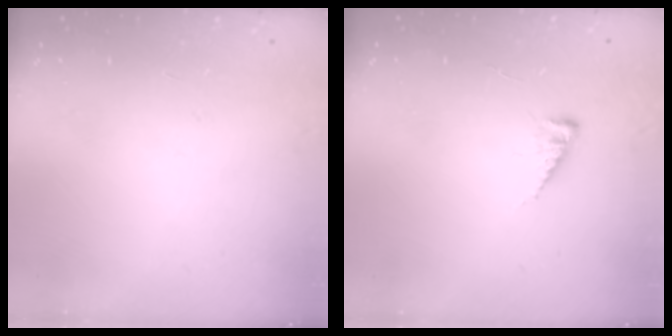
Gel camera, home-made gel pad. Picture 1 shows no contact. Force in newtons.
{"total": 5.2, "press": 5.2, "slide": 0.5}